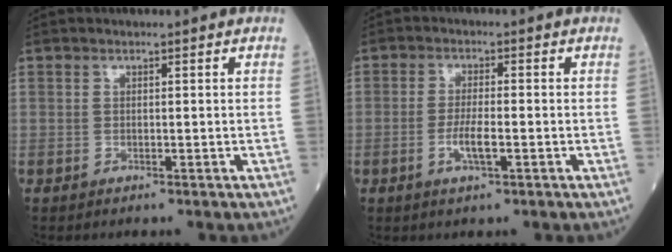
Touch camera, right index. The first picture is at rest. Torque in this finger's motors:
{"motor_torque": [0.05, -0.05, 0.03, 0.02]}